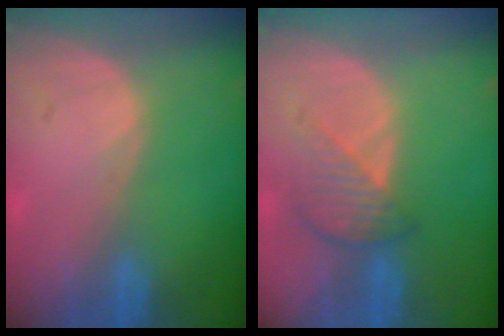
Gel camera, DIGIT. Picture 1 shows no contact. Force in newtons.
{"total": 4.3, "press": 4.0, "slide": 1.6}